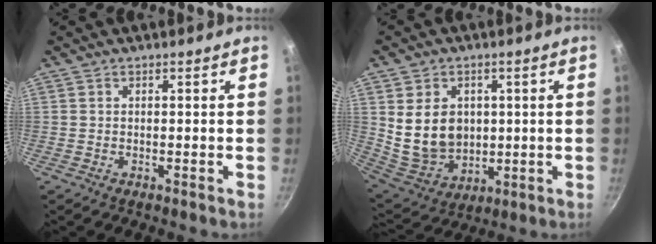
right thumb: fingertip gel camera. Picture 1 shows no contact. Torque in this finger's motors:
{"motor_torque": [-0.89, 1.52, 0.65, 0.96, 0.15]}